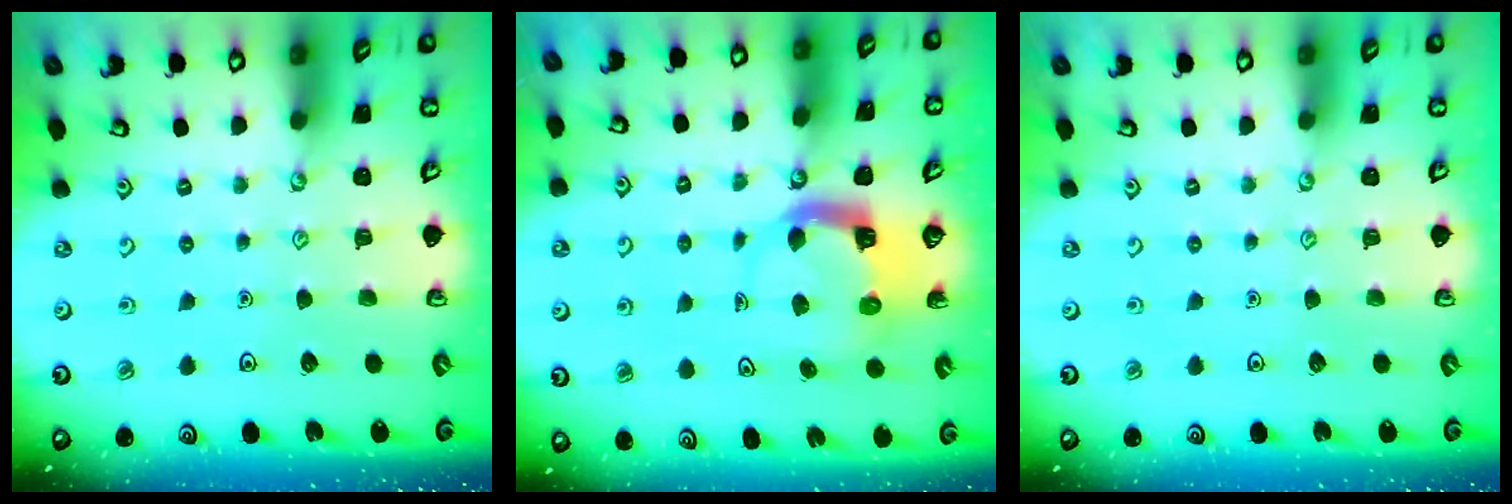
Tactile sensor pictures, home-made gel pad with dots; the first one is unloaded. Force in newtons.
{"total": 4.8, "press": 4.8, "slide": 0.5}
{"total": 0.0}